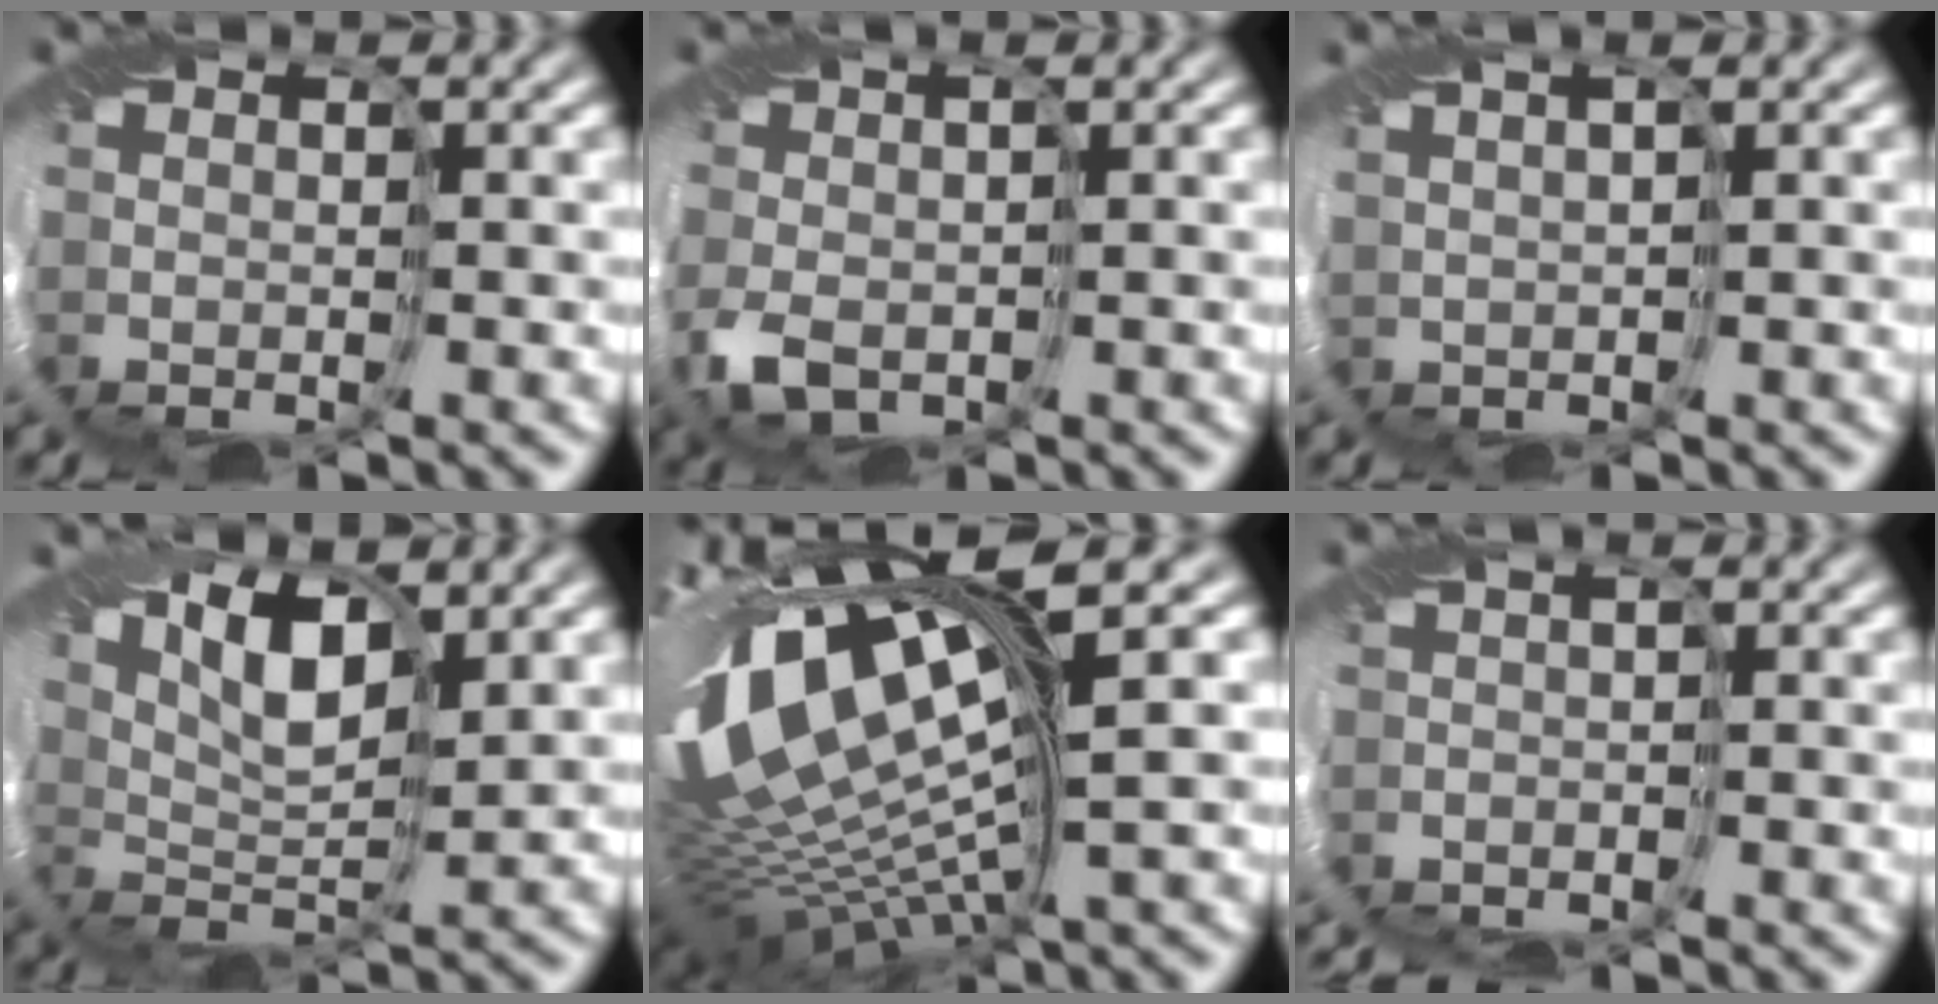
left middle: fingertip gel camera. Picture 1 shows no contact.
{"total": 3.4, "force": [-1.1, 2.1, 2.4], "torque": [-0.063, 0.000, -0.022]}
{"total": 2.4, "force": [1.4, 1.1, 1.5], "torque": [-0.034, 0.012, 0.024]}
{"total": 6.3, "force": [3.0, 2.7, 4.9], "torque": [-0.092, 0.011, 0.049]}
{"total": 16.9, "force": [2.9, 6.4, 15.4], "torque": [-0.289, -0.027, 0.091]}
{"total": 1.6, "force": [-1.3, 0.6, 0.8], "torque": [-0.011, -0.007, -0.027]}